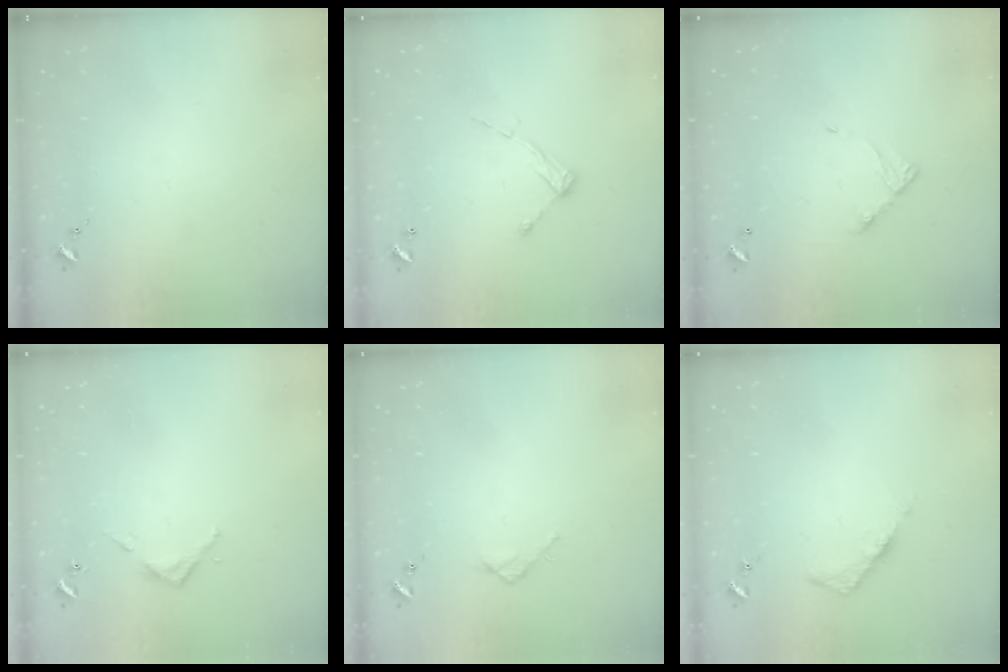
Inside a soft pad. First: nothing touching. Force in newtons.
{"total": 8.2, "press": 8.2, "slide": 0.5}
{"total": 7.3, "press": 7.3, "slide": 0.6}
{"total": 3.2, "press": 3.2, "slide": 0.2}
{"total": 2.7, "press": 2.7, "slide": 0.3}
{"total": 4.5, "press": 4.5, "slide": 0.4}